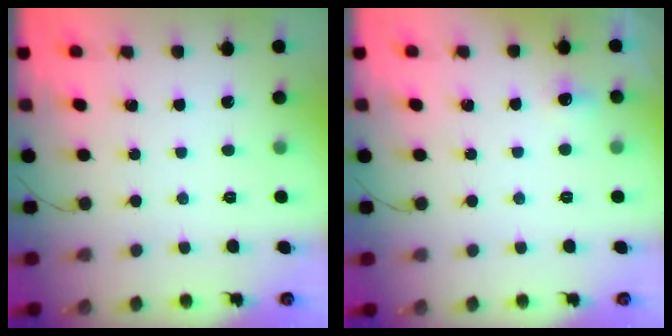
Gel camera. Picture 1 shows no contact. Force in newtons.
{"total": 7.4, "press": 3.4, "slide": 6.5}